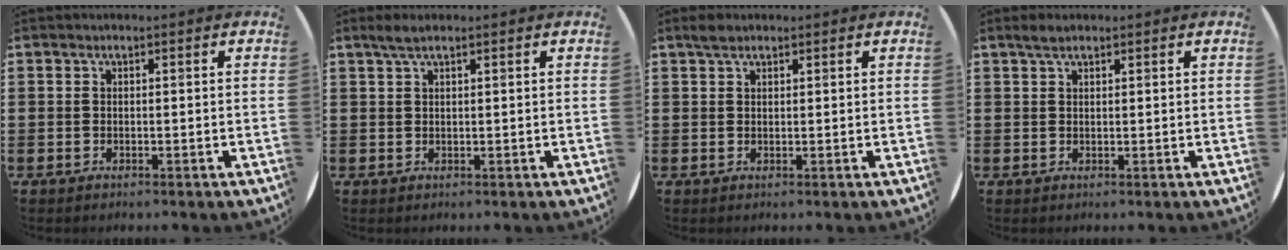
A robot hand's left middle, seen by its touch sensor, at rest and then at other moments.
{"total": 1.9, "force": [1.4, 0.2, 1.2], "torque": [-0.026, 0.004, 0.024]}
{"total": 1.7, "force": [1.4, 0.7, 0.7], "torque": [-0.008, 0.002, 0.024]}
{"total": 1.6, "force": [1.3, 0.5, 0.9], "torque": [-0.012, 0.000, 0.021]}